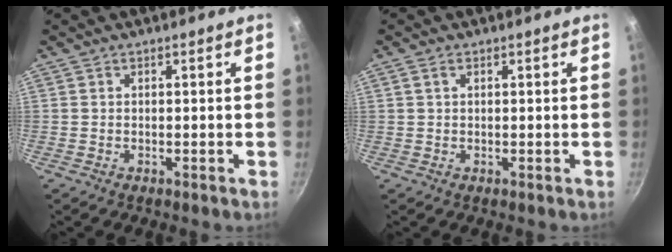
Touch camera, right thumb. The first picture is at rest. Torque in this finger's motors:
{"motor_torque": [0.16, -0.20, 0.06, 0.24, 0.03]}